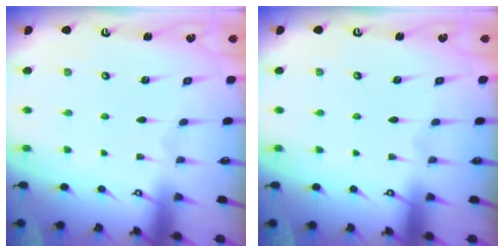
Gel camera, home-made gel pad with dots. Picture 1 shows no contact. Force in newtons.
{"total": 0.0}